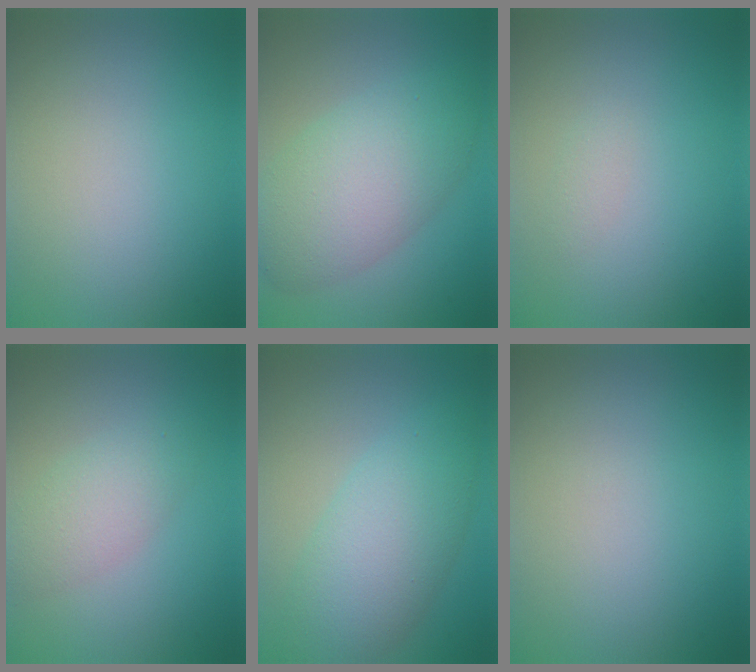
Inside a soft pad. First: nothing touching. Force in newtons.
{"total": 7.4, "press": 7.4, "slide": 0.3}
{"total": 0.6, "press": 0.6, "slide": 0.0}
{"total": 3.0, "press": 3.0, "slide": 0.1}
{"total": 6.4, "press": 6.4, "slide": 0.2}
{"total": 0.0}